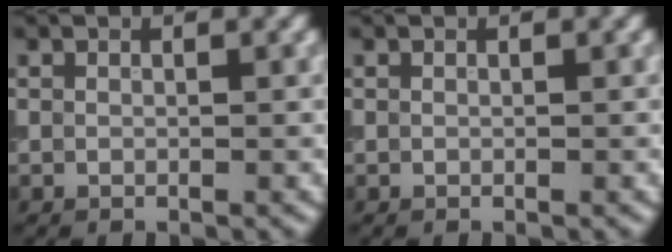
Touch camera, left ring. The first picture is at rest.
{"total": 0.0}